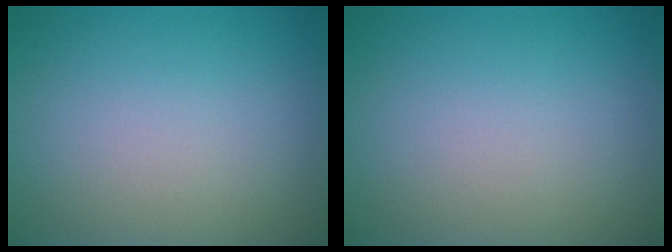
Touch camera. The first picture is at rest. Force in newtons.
{"total": 0.0}